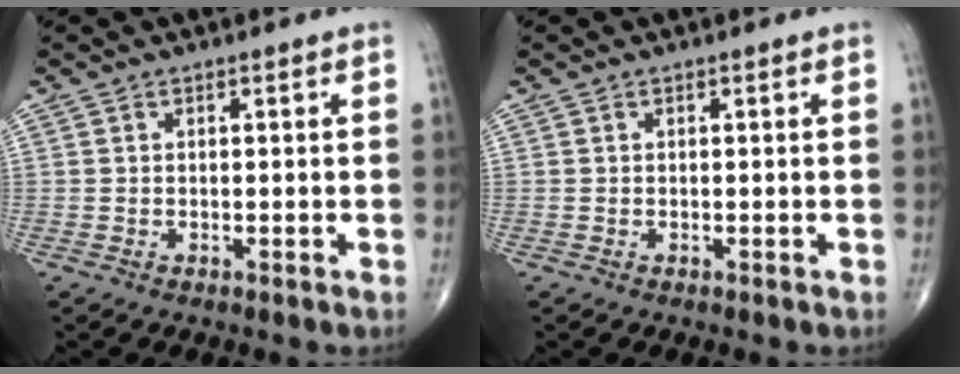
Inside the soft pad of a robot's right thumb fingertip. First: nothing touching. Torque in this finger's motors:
{"motor_torque": [0.00, 0.00, -0.14, -0.05, 0.00]}